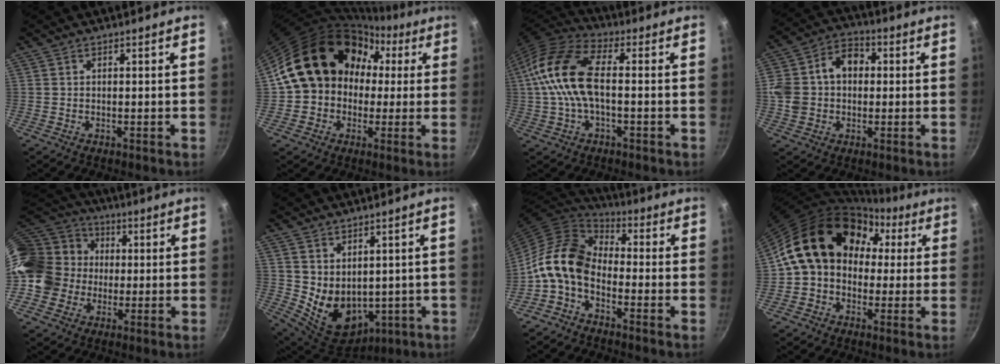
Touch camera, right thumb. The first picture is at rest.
{"total": 17.8, "force": [2.0, 15.1, 9.3], "torque": [-0.120, 0.056, 0.027]}
{"total": 14.2, "force": [0.0, 7.3, 12.2], "torque": [-0.241, 0.032, -0.019]}
{"total": 11.7, "force": [1.1, 9.0, 7.3], "torque": [-0.102, 0.029, 0.004]}
{"total": 19.4, "force": [-0.4, 16.9, 9.5], "torque": [-0.166, 0.053, -0.012]}
{"total": 11.1, "force": [1.6, 8.0, 7.5], "torque": [-0.103, -0.035, 0.059]}
{"total": 12.4, "force": [-3.3, 8.1, 8.7], "torque": [-0.152, 0.050, -0.089]}
{"total": 16.7, "force": [2.6, 13.3, 9.8], "torque": [-0.123, 0.046, 0.028]}